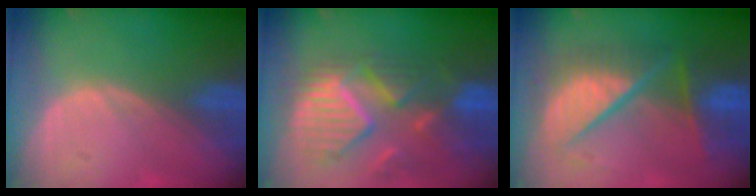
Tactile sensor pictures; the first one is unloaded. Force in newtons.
{"total": 12.1, "press": 10.5, "slide": 6.1}
{"total": 10.4, "press": 10.3, "slide": 1.2}